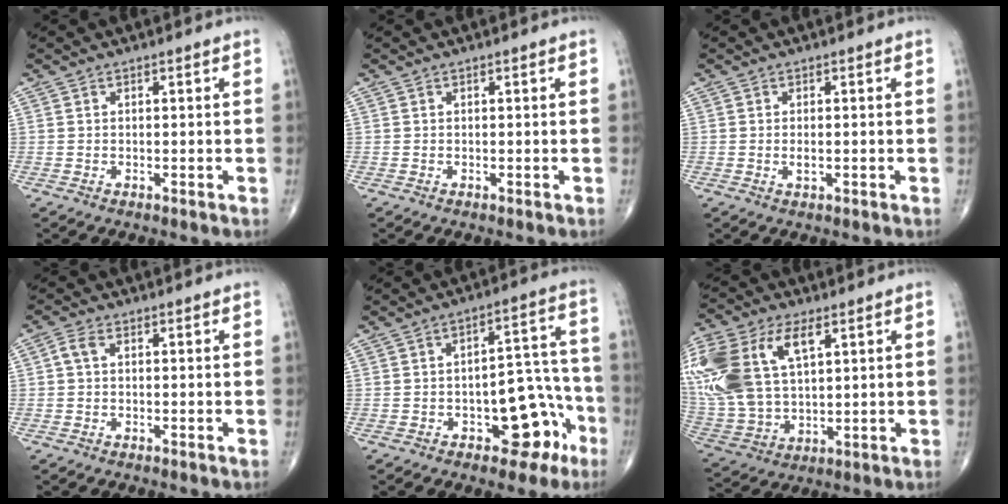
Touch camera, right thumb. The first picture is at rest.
{"total": 0.0}
{"total": 1.3, "force": [-0.2, 0.6, 1.1], "torque": [-0.018, 0.000, -0.002]}
{"total": 2.2, "force": [0.2, 1.3, 1.7], "torque": [-0.035, 0.007, 0.001]}
{"total": 12.4, "force": [-5.4, 6.7, 8.9], "torque": [-0.063, 0.055, -0.067]}
{"total": 24.5, "force": [8.4, 13.9, 18.3], "torque": [-0.435, 0.010, 0.166]}